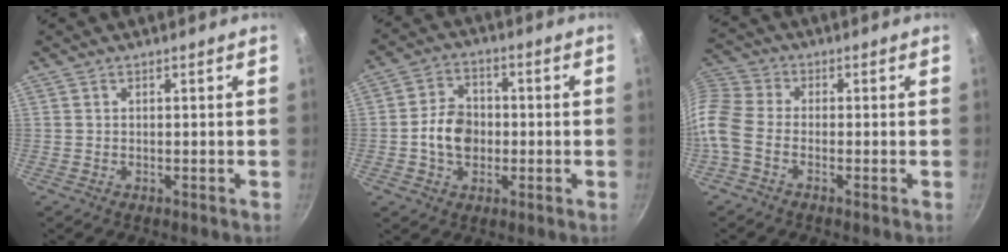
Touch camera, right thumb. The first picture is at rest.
{"total": 8.4, "force": [-1.1, 6.5, 5.2], "torque": [-0.064, 0.016, -0.028]}
{"total": 11.3, "force": [-3.8, 7.9, 7.2], "torque": [-0.174, 0.036, -0.104]}